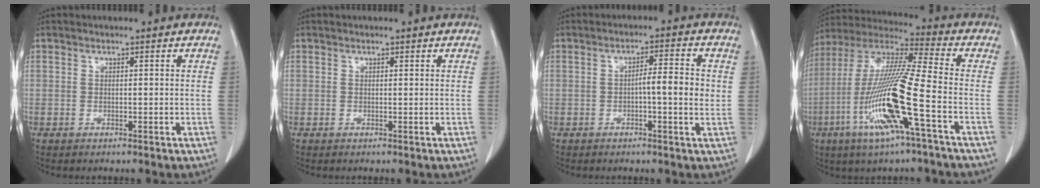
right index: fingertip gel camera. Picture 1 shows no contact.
{"total": 0.0}
{"total": 5.2, "force": [-0.2, 0.6, 5.2], "torque": [-0.079, 0.006, -0.006]}
{"total": 17.9, "force": [-6.1, 0.0, 16.8], "torque": [-0.345, -0.015, -0.123]}